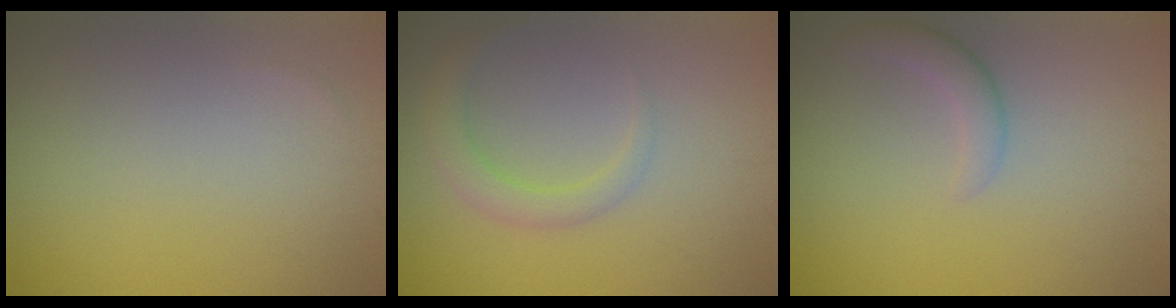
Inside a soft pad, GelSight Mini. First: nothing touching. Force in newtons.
{"total": 2.2, "press": 2.2, "slide": 0.1}
{"total": 1.9, "press": 1.9, "slide": 0.2}